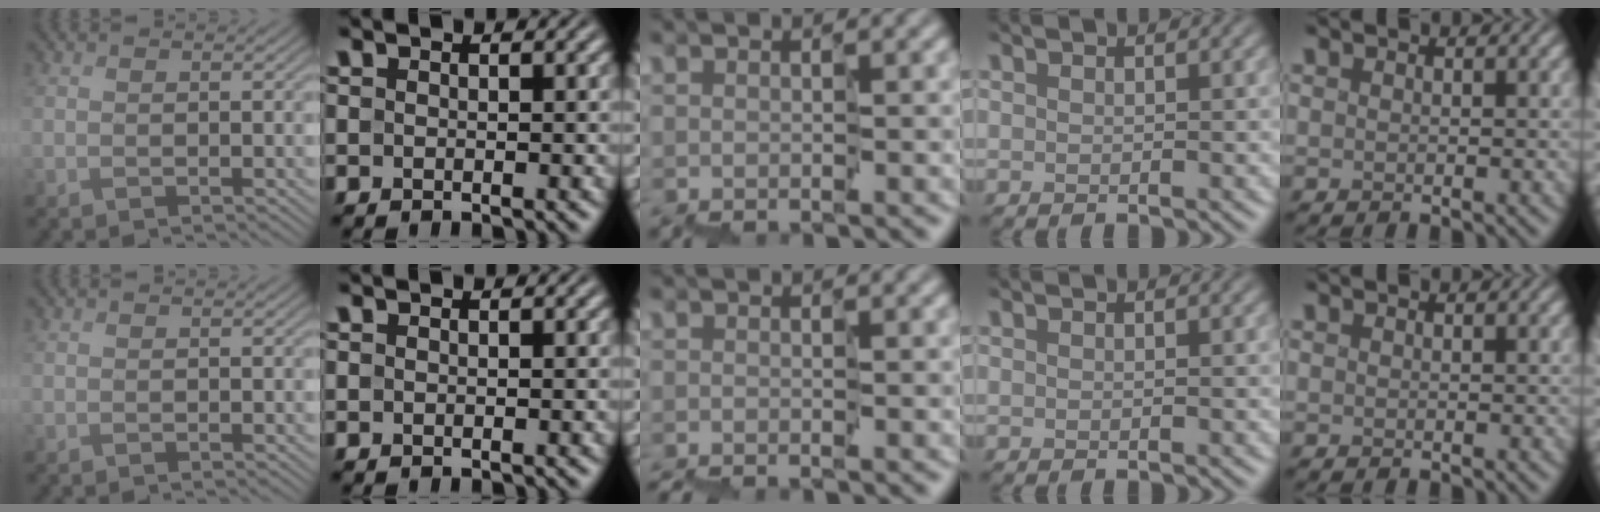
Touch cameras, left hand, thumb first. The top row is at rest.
{"middle": {"total": 1.5, "force": [-1.4, 0.2, 0.6], "torque": [-0.008, -0.005, -0.032]}}